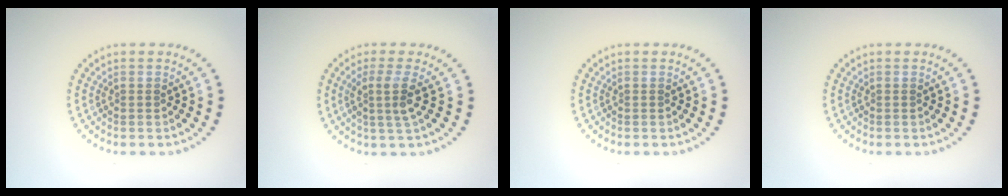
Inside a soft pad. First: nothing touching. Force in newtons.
{"total": 2.6, "press": 2.0, "slide": 1.7}
{"total": 0.0}
{"total": 0.0}